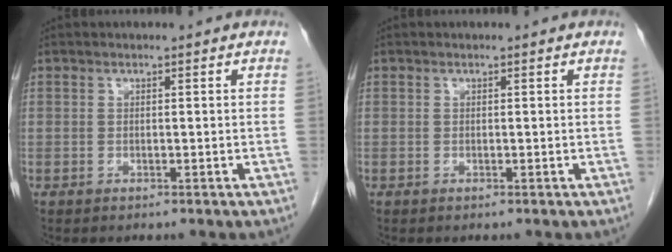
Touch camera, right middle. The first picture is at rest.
{"total": 0.0}